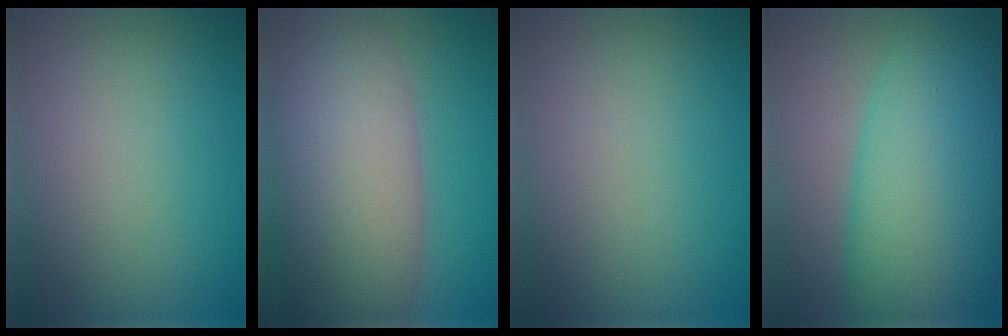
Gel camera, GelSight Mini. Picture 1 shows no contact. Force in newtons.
{"total": 10.6, "press": 10.5, "slide": 0.9}
{"total": 0.0}
{"total": 12.4, "press": 12.4, "slide": 0.0}